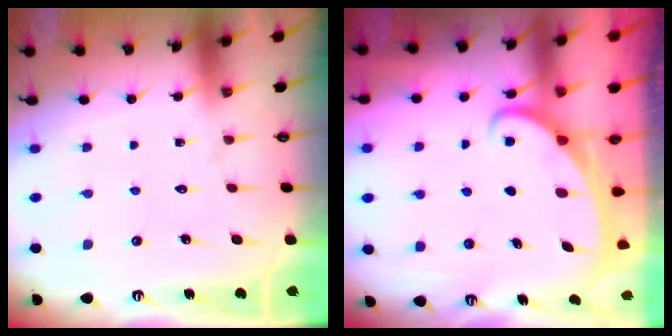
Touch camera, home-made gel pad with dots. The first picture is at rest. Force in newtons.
{"total": 2.1, "press": 2.1, "slide": 0.3}